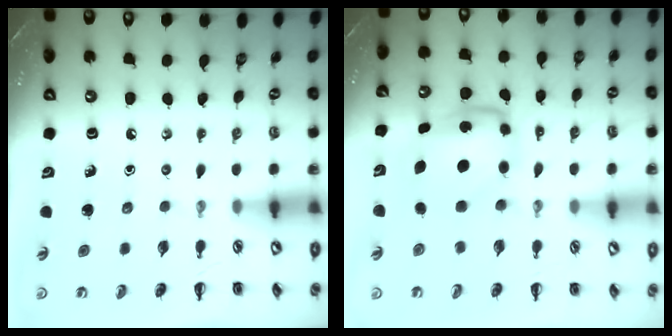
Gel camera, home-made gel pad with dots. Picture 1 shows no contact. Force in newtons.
{"total": 6.3, "press": 6.1, "slide": 1.3}